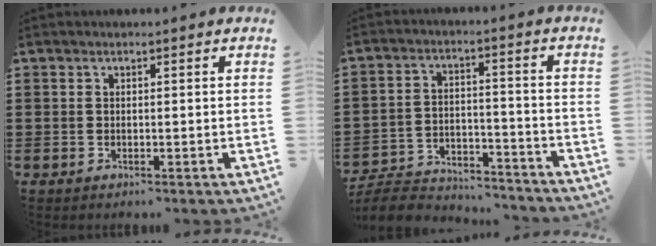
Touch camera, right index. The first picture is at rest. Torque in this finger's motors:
{"motor_torque": [-0.99, 1.14, -1.06, -0.01]}